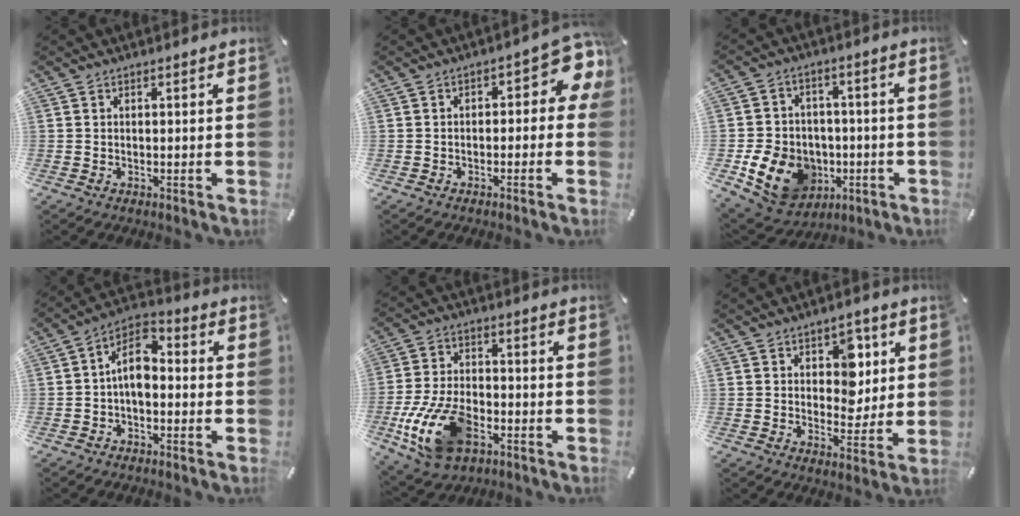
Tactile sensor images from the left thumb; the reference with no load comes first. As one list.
[{"total": 7.1, "force": [1.2, 3.9, 5.9], "torque": [-0.073, -0.013, 0.013]}, {"total": 14.1, "force": [-4.3, 11.8, 6.3], "torque": [-0.116, 0.025, -0.062]}, {"total": 8.9, "force": [-0.8, 5.3, 7.1], "torque": [-0.147, 0.010, -0.015]}, {"total": 15.8, "force": [-6.5, 9.6, 10.8], "torque": [-0.222, 0.030, -0.107]}, {"total": 7.2, "force": [2.5, 5.7, 3.7], "torque": [-0.036, -0.006, 0.036]}]